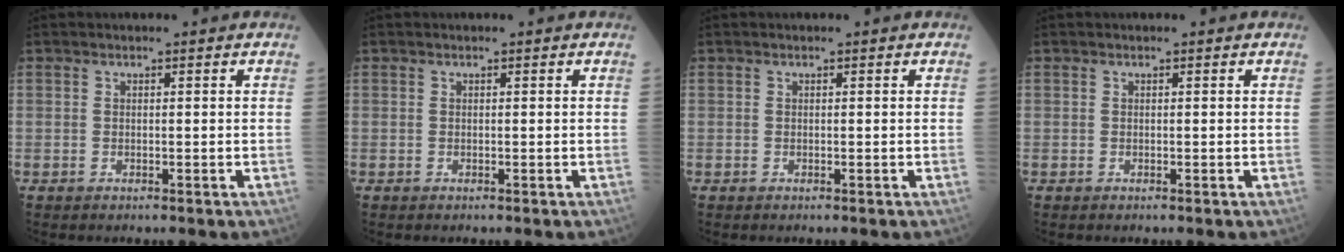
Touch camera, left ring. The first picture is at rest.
{"total": 0.0}
{"total": 0.0}
{"total": 0.0}